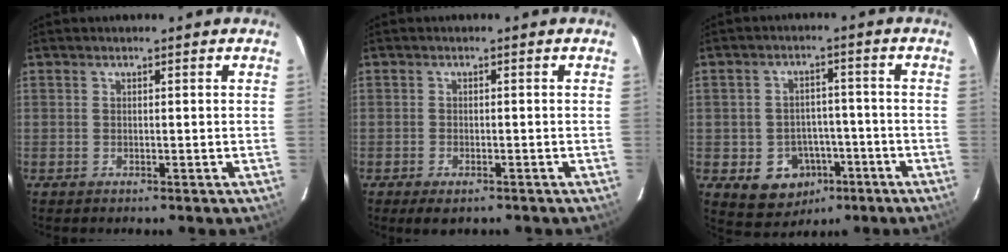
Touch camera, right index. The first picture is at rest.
{"total": 3.4, "force": [-2.3, 1.5, 1.9], "torque": [-0.043, -0.013, -0.037]}
{"total": 9.2, "force": [-4.1, 7.7, 3.0], "torque": [-0.066, 0.025, -0.034]}